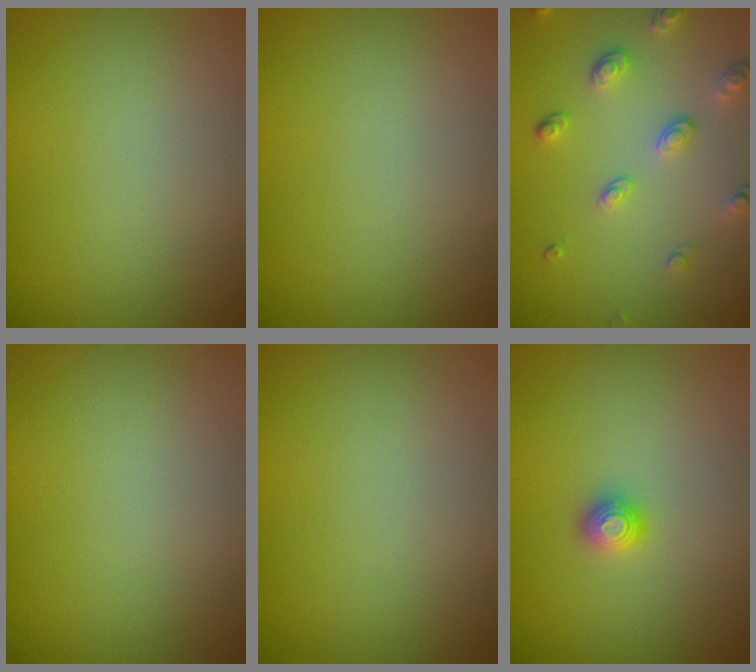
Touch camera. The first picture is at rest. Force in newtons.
{"total": 0.0}
{"total": 2.6, "press": 2.6, "slide": 0.6}
{"total": 0.0}
{"total": 0.0}
{"total": 1.2, "press": 1.2, "slide": 0.1}